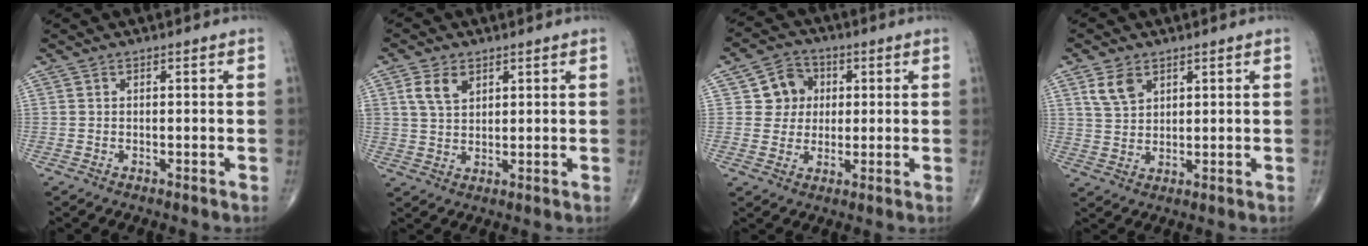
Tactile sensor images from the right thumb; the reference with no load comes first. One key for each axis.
{"total": 5.3, "fx": 2.5, "fy": 3.4, "fz": 3.2, "tx": -0.051, "ty": -0.007, "tz": 0.050}
{"total": 7.3, "fx": 1.5, "fy": 6.8, "fz": 2.3, "tx": 0.004, "ty": 0.004, "tz": 0.019}
{"total": 5.1, "fx": 2.7, "fy": 3.3, "fz": 2.8, "tx": -0.042, "ty": -0.011, "tz": 0.058}